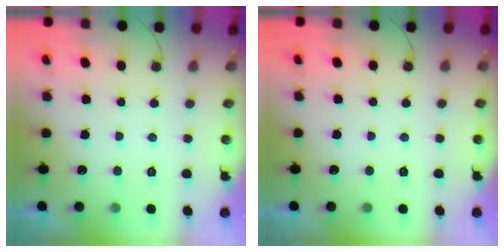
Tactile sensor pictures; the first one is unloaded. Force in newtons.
{"total": 0.0}